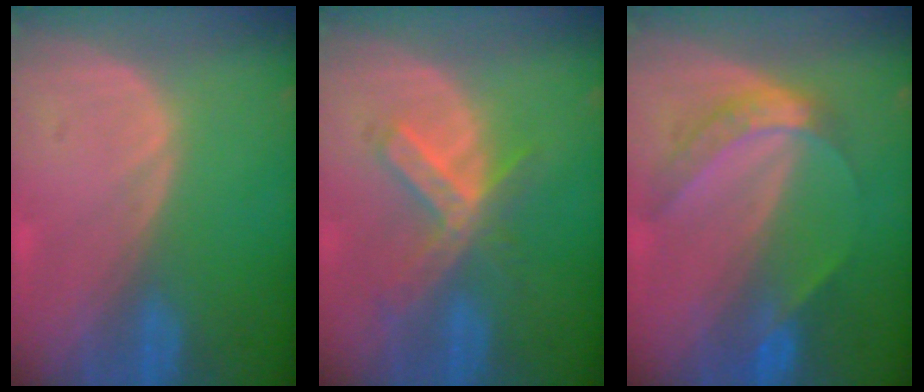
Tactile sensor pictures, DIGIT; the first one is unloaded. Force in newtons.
{"total": 6.5, "press": 5.9, "slide": 2.8}
{"total": 6.2, "press": 5.2, "slide": 3.3}